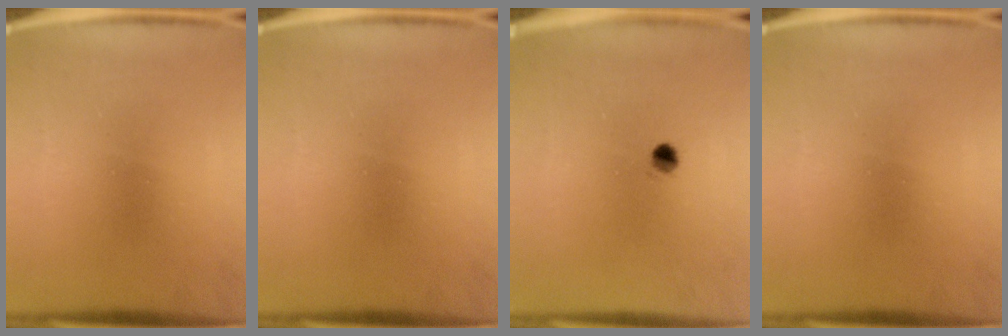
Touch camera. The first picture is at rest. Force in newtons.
{"total": 0.0}
{"total": 2.0}
{"total": 0.0}